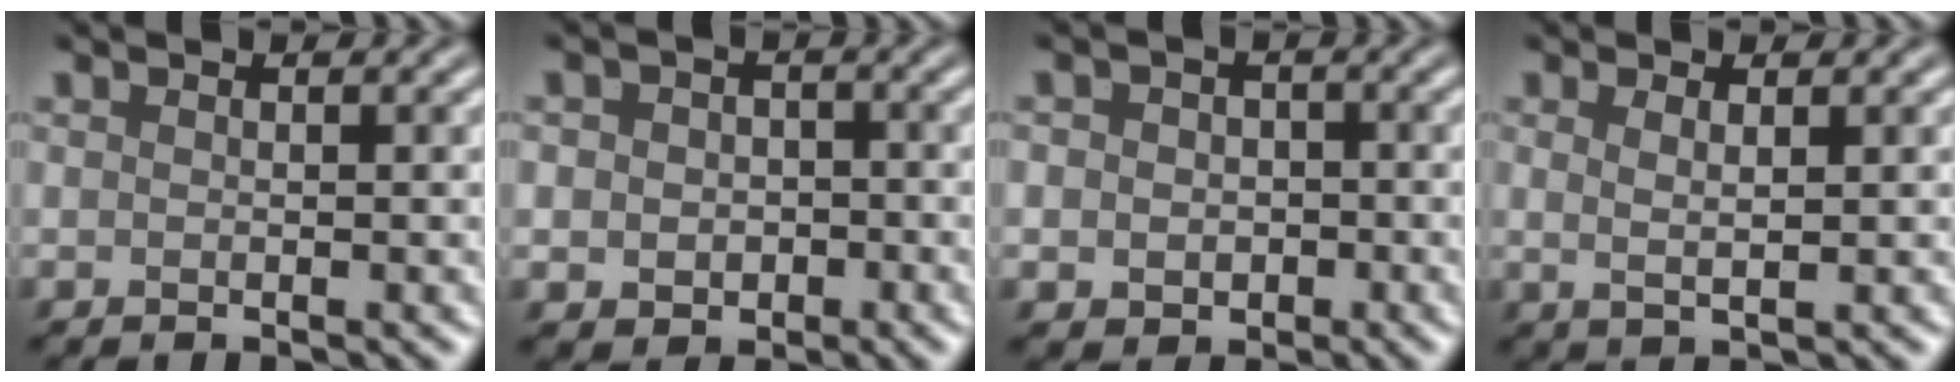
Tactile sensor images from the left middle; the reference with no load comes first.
{"total": 3.4, "force": [-0.4, 3.0, 1.7], "torque": [-0.010, -0.005, -0.016]}
{"total": 3.6, "force": [-0.3, 3.2, 1.6], "torque": [-0.007, 0.003, -0.020]}
{"total": 1.5, "force": [0.6, 0.4, 1.4], "torque": [-0.023, -0.002, 0.010]}